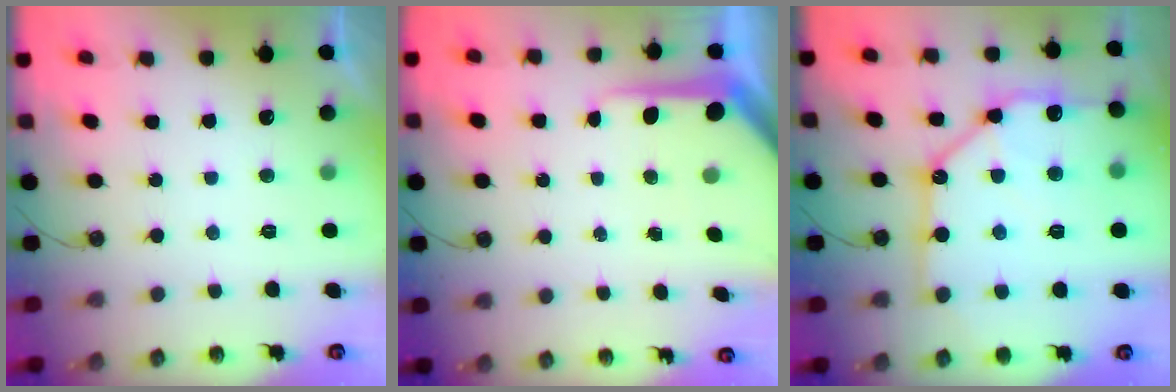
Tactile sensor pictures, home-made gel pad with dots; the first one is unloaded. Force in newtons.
{"total": 7.1, "press": 7.0, "slide": 0.8}
{"total": 22.0, "press": 21.8, "slide": 2.8}